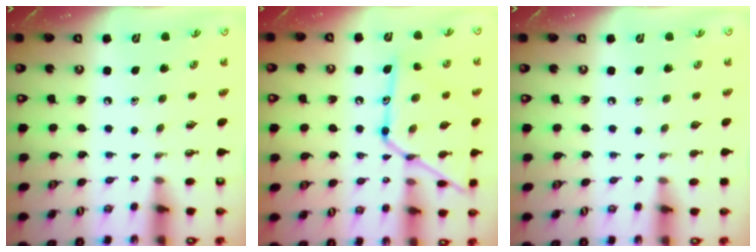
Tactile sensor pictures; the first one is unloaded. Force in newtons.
{"total": 19.7, "press": 19.6, "slide": 1.3}
{"total": 0.0}